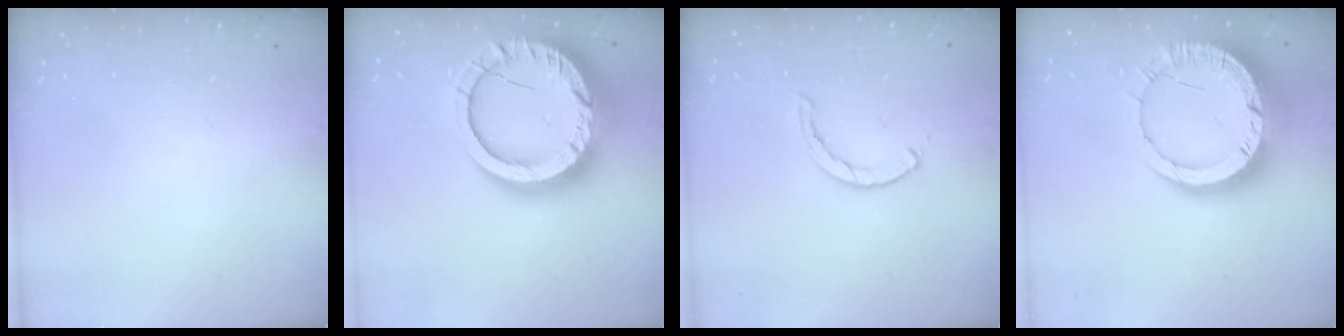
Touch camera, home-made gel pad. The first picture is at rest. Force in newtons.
{"total": 25.5, "press": 25.4, "slide": 2.4}
{"total": 1.2, "press": 1.2, "slide": 0.2}
{"total": 18.8, "press": 18.7, "slide": 1.8}